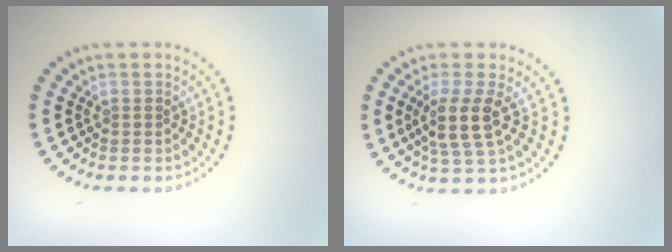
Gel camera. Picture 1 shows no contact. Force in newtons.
{"total": 3.5, "press": 2.9, "slide": 2.1}